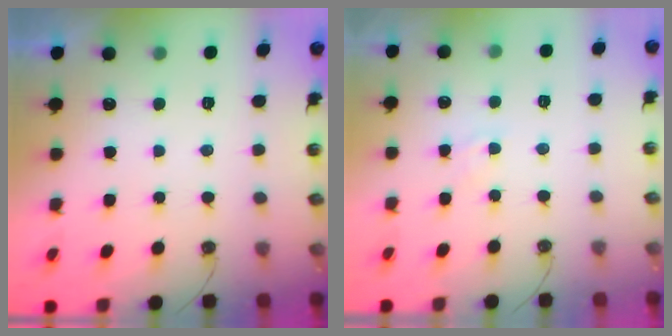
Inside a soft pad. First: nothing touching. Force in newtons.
{"total": 5.0, "press": 5.0, "slide": 0.7}